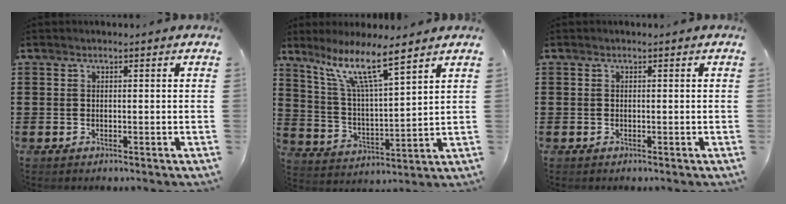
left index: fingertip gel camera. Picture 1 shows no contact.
{"total": 9.9, "force": [7.4, 0.9, 6.4], "torque": [-0.146, -0.032, 0.130]}
{"total": 0.0}